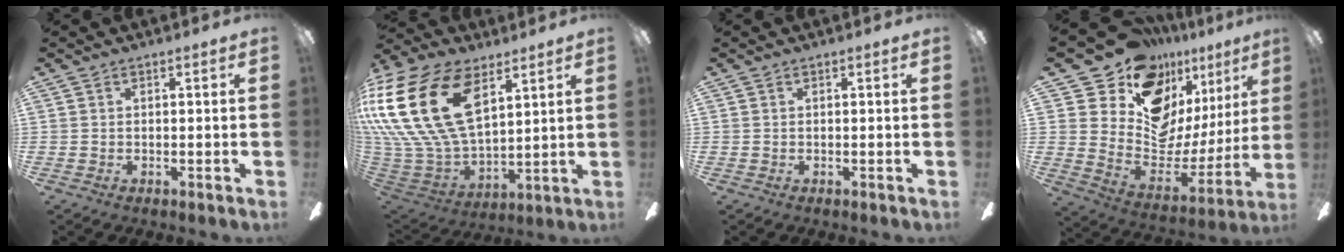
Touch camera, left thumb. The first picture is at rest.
{"total": 30.7, "force": [11.3, 18.3, 22.0], "torque": [-0.482, -0.050, 0.207]}
{"total": 0.0}
{"total": 17.4, "force": [12.8, 10.0, 6.2], "torque": [-0.112, -0.112, 0.245]}